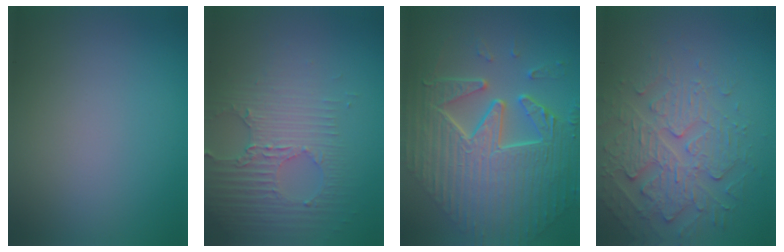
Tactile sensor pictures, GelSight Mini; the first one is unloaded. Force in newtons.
{"total": 3.5, "press": 3.4, "slide": 1.1}
{"total": 10.6, "press": 7.3, "slide": 7.6}
{"total": 4.8, "press": 4.1, "slide": 2.3}